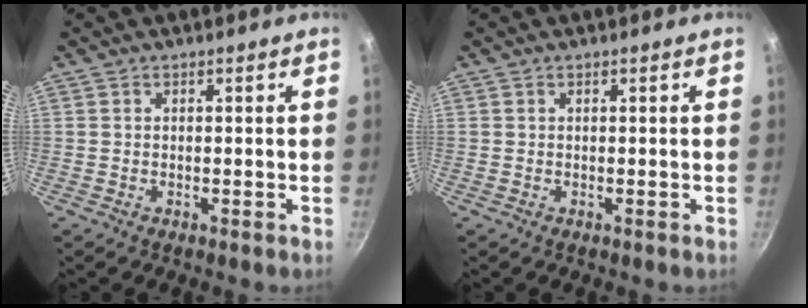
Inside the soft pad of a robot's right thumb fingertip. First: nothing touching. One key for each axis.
{"total": 0.0}